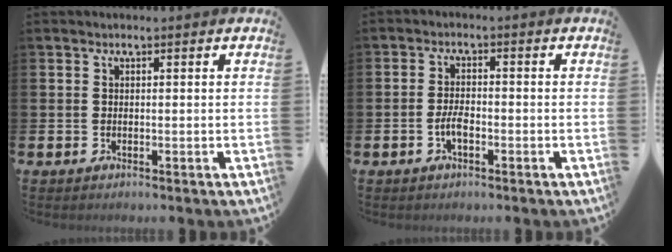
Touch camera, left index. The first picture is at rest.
{"total": 2.7, "force": [-1.0, 1.1, 2.3], "torque": [-0.045, 0.005, -0.017]}